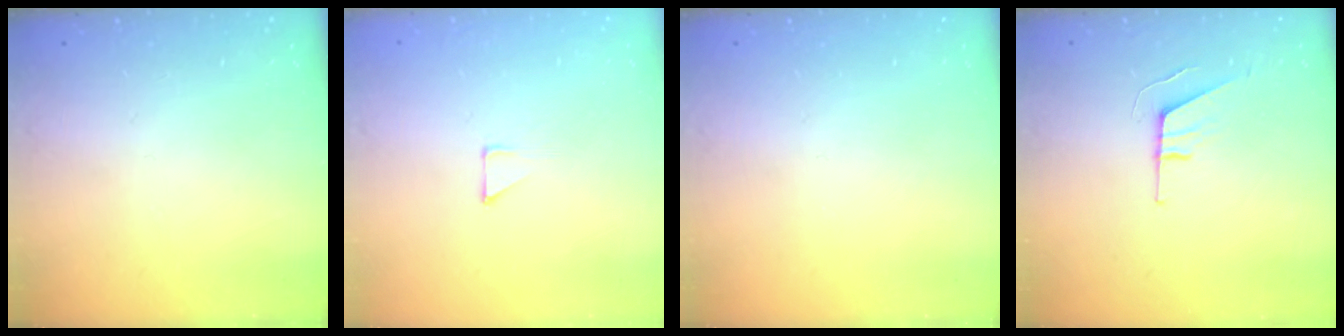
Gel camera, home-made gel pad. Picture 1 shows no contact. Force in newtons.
{"total": 3.1, "press": 3.1, "slide": 0.3}
{"total": 0.0}
{"total": 6.4, "press": 5.9, "slide": 2.5}